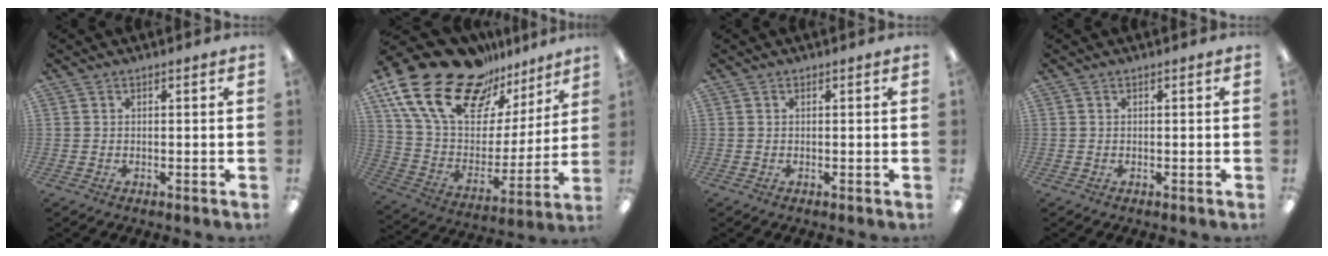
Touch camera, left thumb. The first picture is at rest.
{"total": 24.3, "force": [16.5, 12.6, 12.6], "torque": [-0.239, -0.100, 0.300]}
{"total": 0.0}
{"total": 0.0}